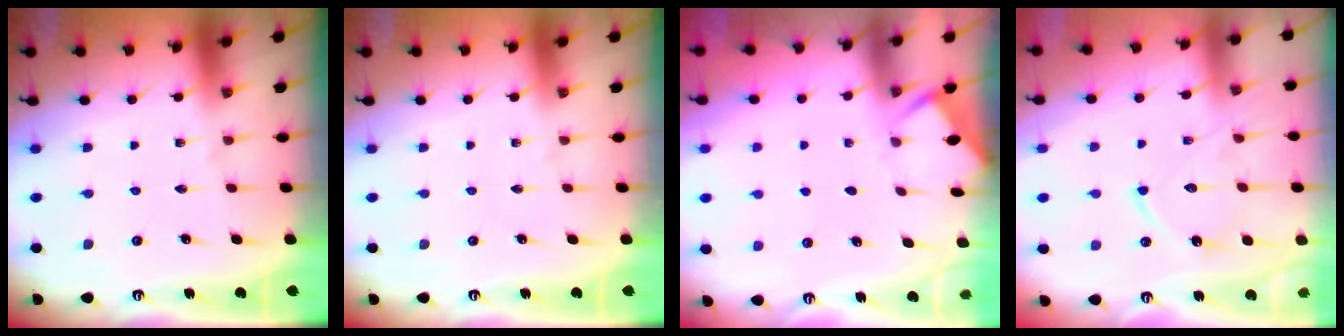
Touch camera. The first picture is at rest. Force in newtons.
{"total": 0.0}
{"total": 3.0, "press": 3.0, "slide": 0.2}
{"total": 12.1, "press": 12.0, "slide": 0.9}